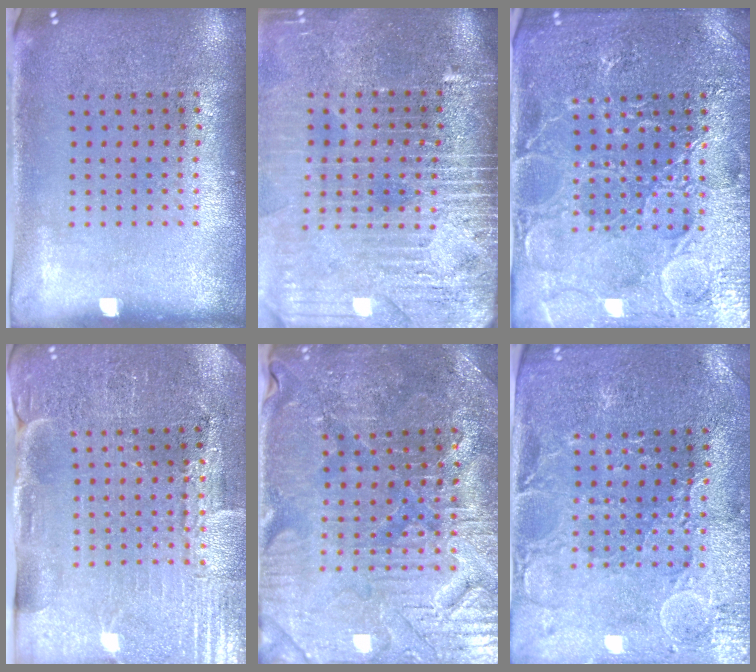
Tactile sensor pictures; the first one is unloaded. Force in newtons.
{"total": 4.4, "press": 3.8, "slide": 2.2}
{"total": 4.5, "press": 4.4, "slide": 0.9}
{"total": 3.7, "press": 3.7, "slide": 0.6}
{"total": 3.6, "press": 3.6, "slide": 0.5}
{"total": 1.1, "press": 1.0, "slide": 0.4}